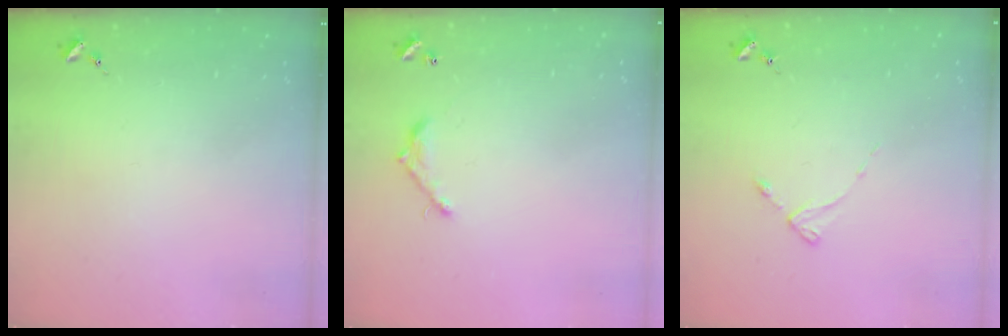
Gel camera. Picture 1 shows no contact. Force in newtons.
{"total": 7.3, "press": 7.3, "slide": 0.6}
{"total": 2.8, "press": 2.8, "slide": 0.3}